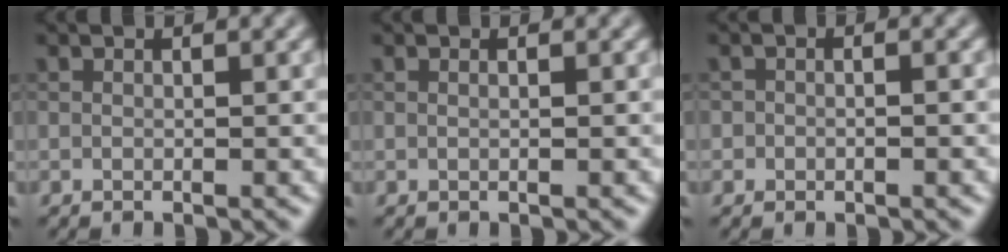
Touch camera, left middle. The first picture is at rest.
{"total": 0.8, "force": [0.3, 0.5, 0.6], "torque": [-0.011, -0.011, -0.008]}
{"total": 1.2, "force": [-0.2, 0.9, 0.8], "torque": [-0.013, -0.011, -0.009]}